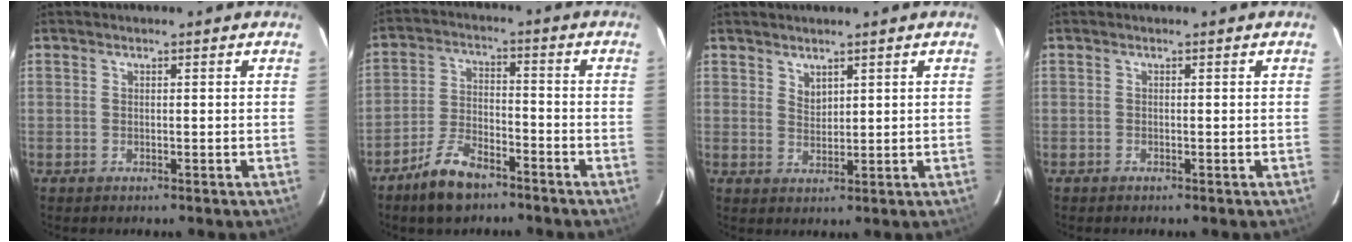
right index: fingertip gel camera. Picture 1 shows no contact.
{"total": 8.8, "force": [-6.5, 3.6, 4.7], "torque": [-0.108, 0.003, -0.121]}
{"total": 2.3, "force": [1.9, 1.1, 0.8], "torque": [-0.012, 0.001, 0.036]}
{"total": 0.0}